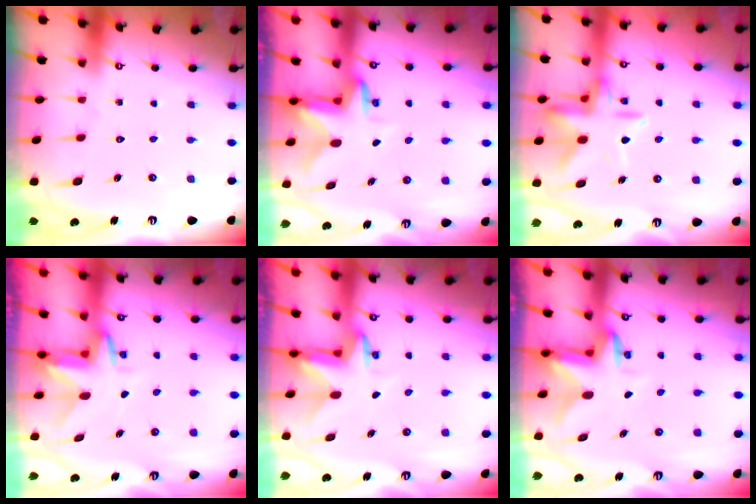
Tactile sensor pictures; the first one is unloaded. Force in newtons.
{"total": 2.7, "press": 2.6, "slide": 0.5}
{"total": 13.2, "press": 13.1, "slide": 1.3}
{"total": 2.7, "press": 2.7, "slide": 0.1}
{"total": 2.6, "press": 2.5, "slide": 0.4}
{"total": 2.7, "press": 2.6, "slide": 0.5}